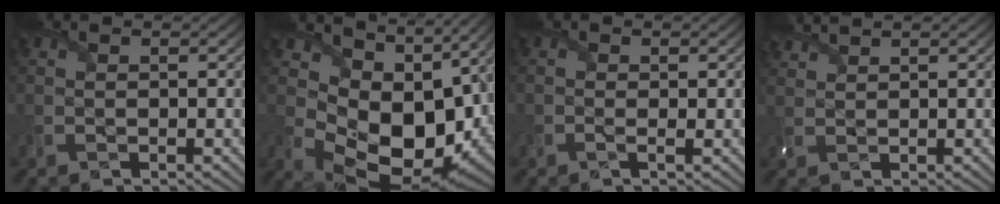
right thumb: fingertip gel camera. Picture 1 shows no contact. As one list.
[{"total": 13.2, "force": [2.9, 9.4, 8.7], "torque": [-0.185, -0.038, 0.073]}, {"total": 1.1, "force": [-0.3, 0.5, 0.9], "torque": [-0.018, -0.005, -0.007]}, {"total": 2.2, "force": [2.1, 0.3, 0.7], "torque": [-0.023, 0.006, 0.047]}]